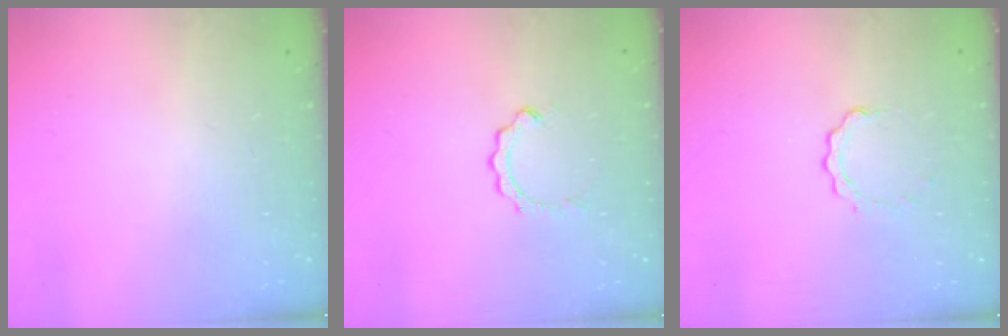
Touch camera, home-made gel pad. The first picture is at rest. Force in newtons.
{"total": 2.5, "press": 2.5, "slide": 0.4}
{"total": 2.7, "press": 2.7, "slide": 0.3}